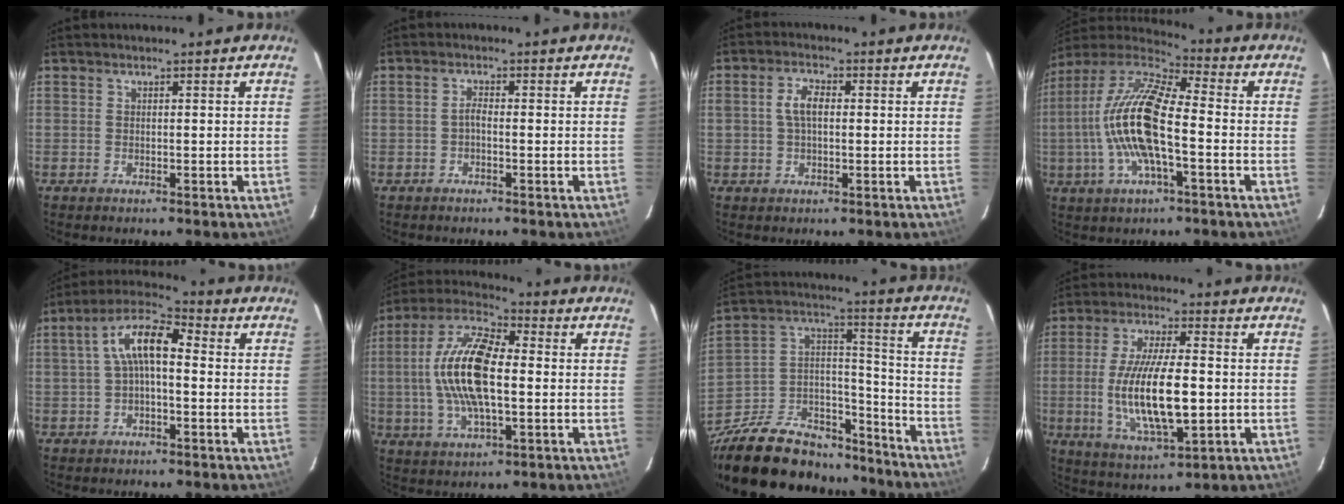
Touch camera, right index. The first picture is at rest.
{"total": 1.2, "force": [-0.5, 0.4, 1.0], "torque": [-0.020, 0.006, -0.012]}
{"total": 4.4, "force": [0.4, 2.4, 3.7], "torque": [-0.072, 0.010, 0.010]}
{"total": 17.6, "force": [-2.6, 5.4, 16.6], "torque": [-0.321, 0.001, -0.060]}
{"total": 9.0, "force": [0.4, 3.8, 8.1], "torque": [-0.159, 0.032, 0.005]}
{"total": 16.1, "force": [0.0, 6.4, 14.8], "torque": [-0.300, 0.013, -0.007]}
{"total": 29.9, "force": [-22.2, 14.3, 14.1], "torque": [-0.306, 0.044, -0.334]}
{"total": 15.6, "force": [-1.8, 4.9, 14.7], "torque": [-0.286, -0.013, -0.026]}